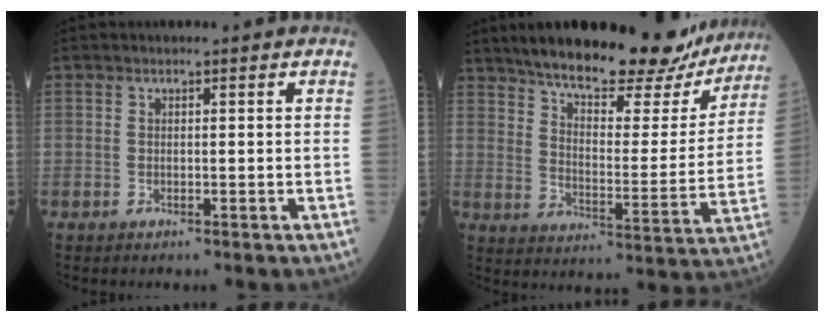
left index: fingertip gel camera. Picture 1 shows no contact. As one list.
[{"total": 24.1, "force": [20.4, 5.8, 11.6], "torque": [-0.170, -0.011, 0.270]}]